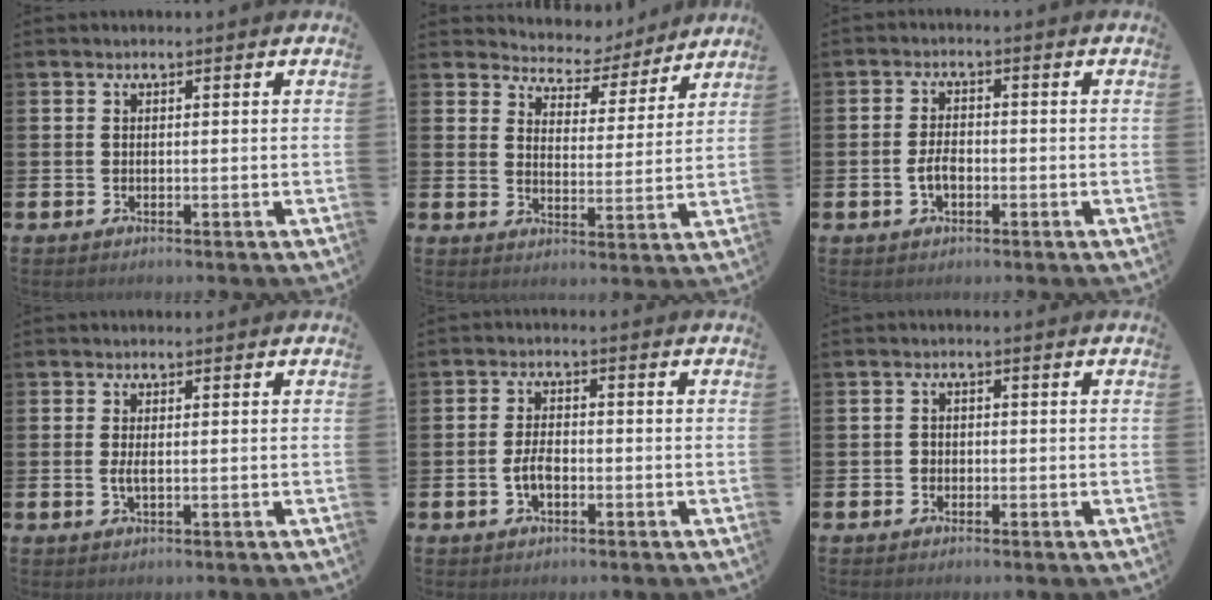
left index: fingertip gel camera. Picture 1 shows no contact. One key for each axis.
{"total": 5.2, "fx": 4.9, "fy": 1.9, "fz": 0.0, "tx": -0.015, "ty": -0.048, "tz": 0.078}
{"total": 2.9, "fx": -0.7, "fy": 1.6, "fz": 2.2, "tx": -0.036, "ty": 0.002, "tz": -0.015}
{"total": 1.8, "fx": 0.0, "fy": 0.7, "fz": 1.6, "tx": -0.026, "ty": 0.000, "tz": -0.002}
{"total": 3.1, "fx": -0.8, "fy": 1.7, "fz": 2.5, "tx": -0.042, "ty": 0.003, "tz": -0.017}
{"total": 1.2, "fx": -0.6, "fy": 1.0, "fz": 0.2, "tx": 0.000, "ty": 0.002, "tz": -0.015}